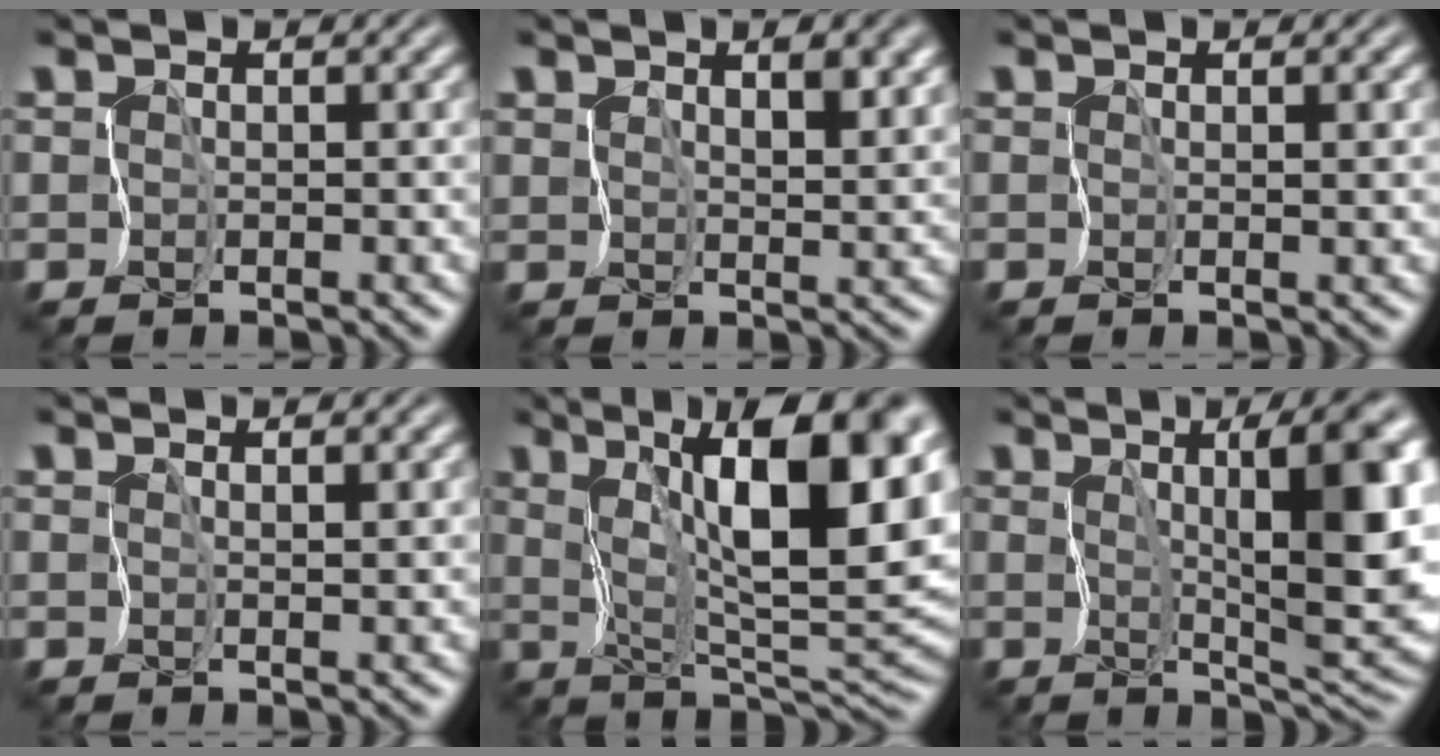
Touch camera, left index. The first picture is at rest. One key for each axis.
{"total": 3.5, "fx": 2.1, "fy": 1.5, "fz": 2.4, "tx": -0.034, "ty": -0.008, "tz": 0.034}
{"total": 1.5, "fx": 0.3, "fy": 0.4, "fz": 1.4, "tx": -0.018, "ty": -0.002, "tz": 0.008}
{"total": 1.4, "fx": 0.9, "fy": 0.2, "fz": 1.1, "tx": -0.018, "ty": -0.004, "tz": 0.017}
{"total": 13.7, "fx": 4.5, "fy": 4.5, "fz": 12.1, "tx": -0.163, "ty": -0.001, "tz": 0.068}
{"total": 11.0, "fx": 2.3, "fy": 3.0, "fz": 10.3, "tx": -0.136, "ty": -0.001, "tz": 0.034}